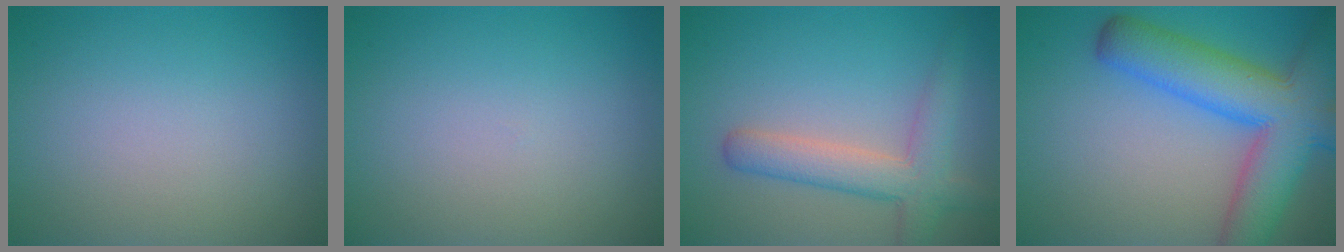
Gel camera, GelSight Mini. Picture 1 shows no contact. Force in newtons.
{"total": 0.0}
{"total": 4.4, "press": 4.4, "slide": 0.3}
{"total": 9.8, "press": 9.8, "slide": 0.6}